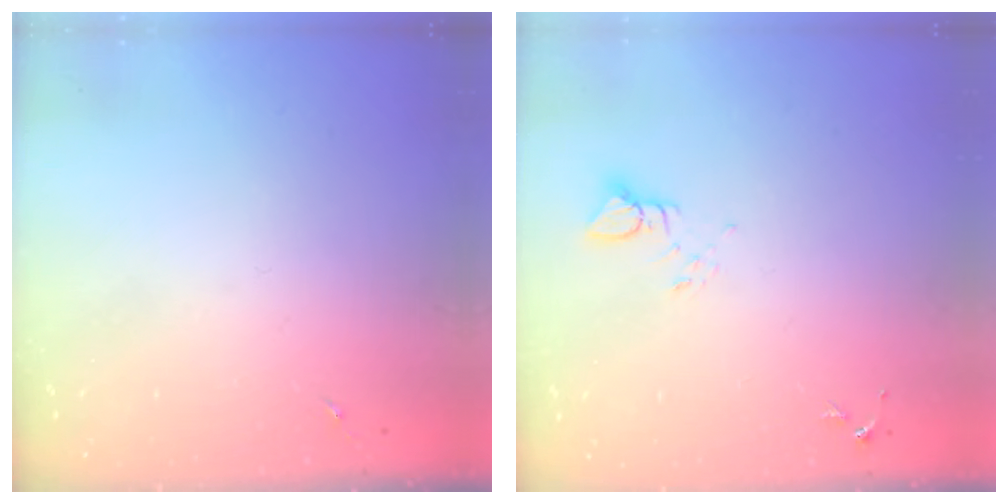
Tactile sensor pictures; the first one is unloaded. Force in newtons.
{"total": 3.9, "press": 3.9, "slide": 0.2}